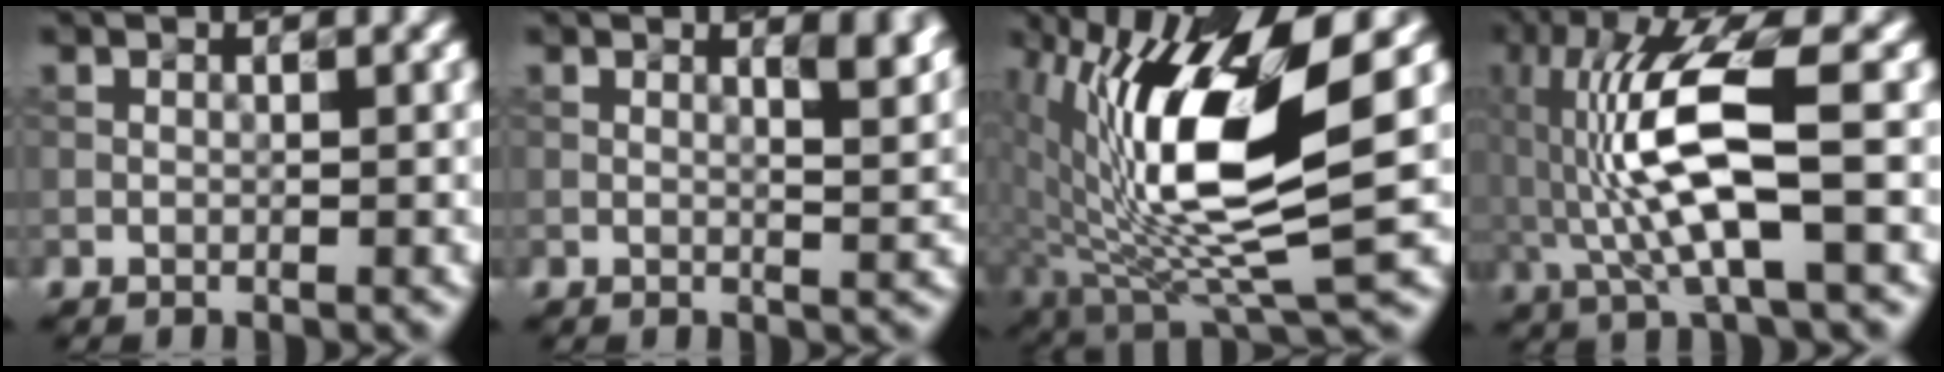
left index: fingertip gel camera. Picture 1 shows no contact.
{"total": 2.9, "force": [1.6, 0.9, 2.3], "torque": [-0.024, -0.004, 0.023]}
{"total": 12.9, "force": [2.0, 4.2, 12.0], "torque": [-0.232, -0.013, 0.042]}
{"total": 9.0, "force": [-0.2, 2.1, 8.7], "torque": [-0.181, 0.010, -0.003]}